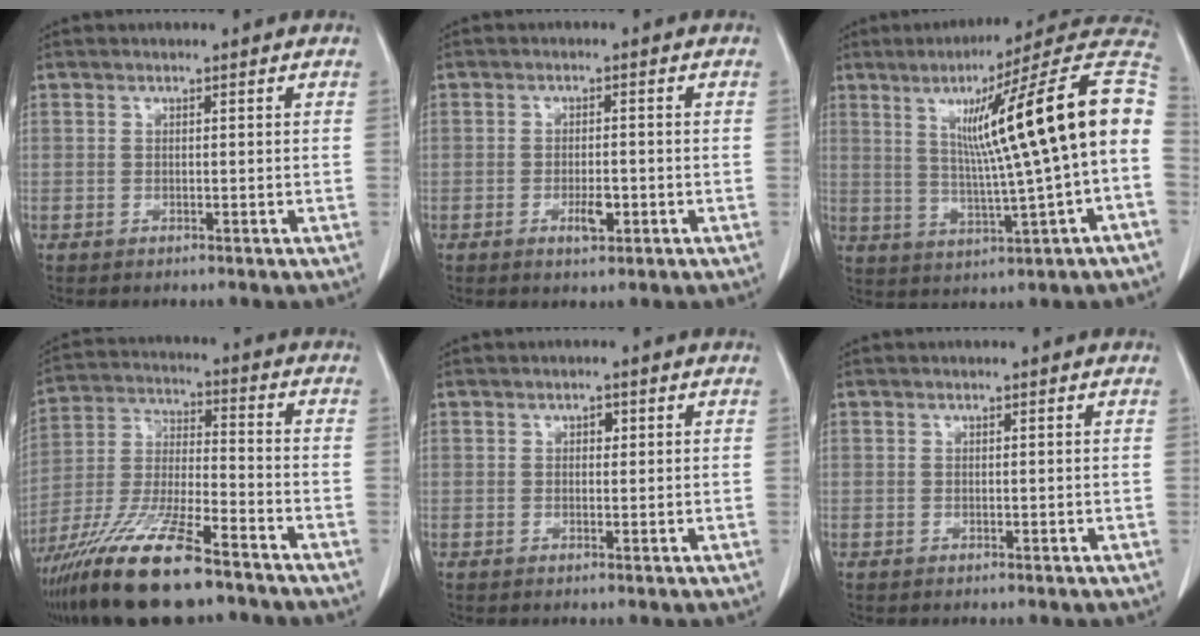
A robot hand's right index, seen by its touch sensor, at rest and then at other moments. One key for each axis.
{"total": 3.0, "fx": -1.0, "fy": 1.0, "fz": 2.7, "tx": -0.044, "ty": 0.001, "tz": -0.013}
{"total": 20.1, "fx": 2.8, "fy": -0.3, "fz": 19.9, "tx": -0.274, "ty": 0.032, "tz": 0.034}
{"total": 15.6, "fx": -11.0, "fy": 1.9, "fz": 10.9, "tx": -0.227, "ty": -0.028, "tz": -0.205}
{"total": 1.4, "fx": 0.6, "fy": 0.8, "fz": 1.0, "tx": -0.006, "ty": -0.001, "tz": 0.006}
{"total": 0.0}